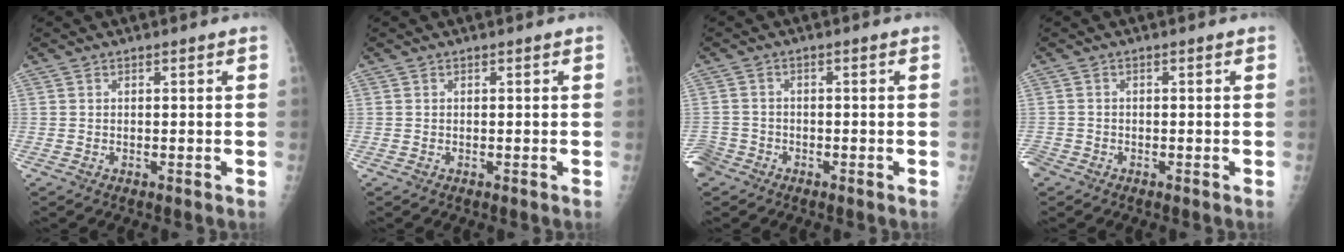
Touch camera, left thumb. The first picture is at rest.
{"total": 0.0}
{"total": 4.5, "force": [-3.1, 3.2, 0.8], "torque": [-0.017, 0.012, -0.062]}
{"total": 2.8, "force": [-1.9, 1.9, 0.8], "torque": [-0.022, 0.001, -0.038]}